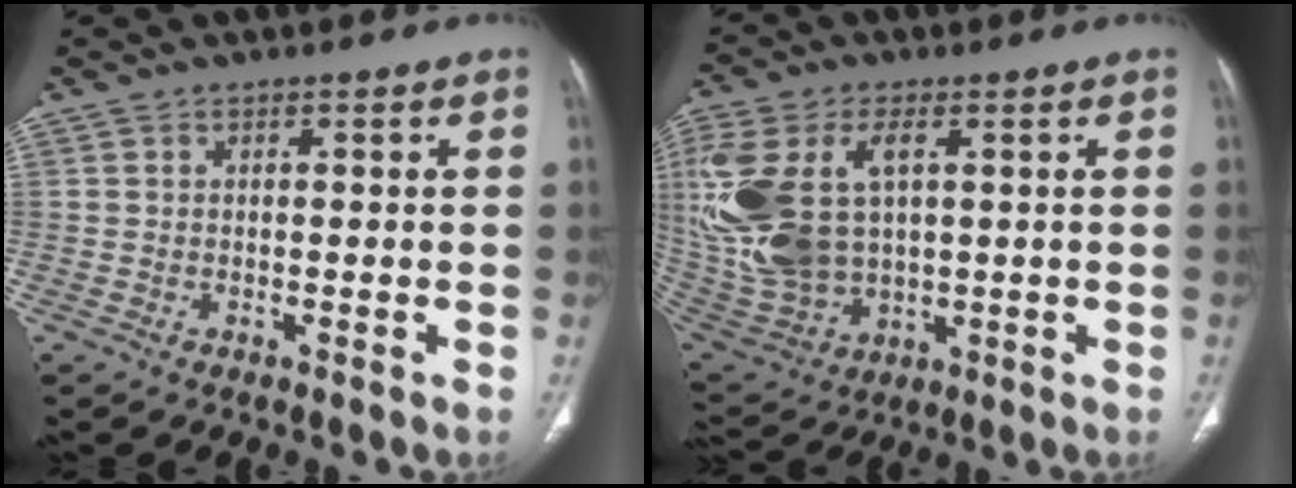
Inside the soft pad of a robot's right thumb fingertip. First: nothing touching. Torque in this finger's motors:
{"motor_torque": [0.41, 0.51, 1.42, 1.35, 0.65]}